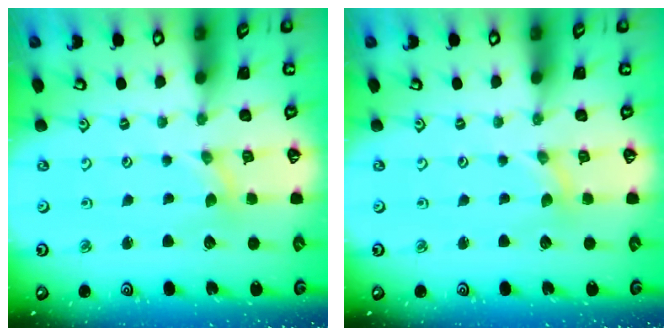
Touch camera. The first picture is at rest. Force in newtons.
{"total": 0.0}